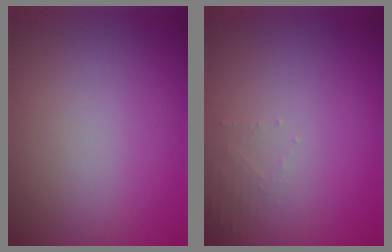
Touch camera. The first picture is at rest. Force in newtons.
{"total": 1.0, "press": 1.0, "slide": 0.2}